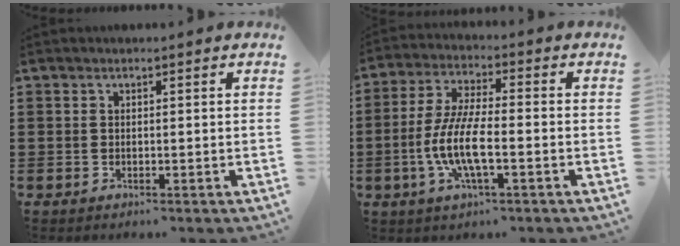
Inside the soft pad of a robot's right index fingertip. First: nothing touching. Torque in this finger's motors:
{"motor_torque": [2.14, 0.00, 0.89, 0.21]}